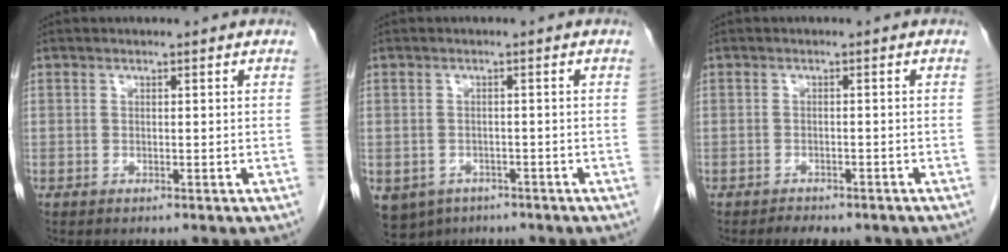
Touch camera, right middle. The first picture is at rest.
{"total": 7.9, "force": [-4.8, 5.8, 2.2], "torque": [-0.055, -0.005, -0.065]}
{"total": 4.1, "force": [-3.3, 1.6, 1.7], "torque": [-0.026, -0.005, -0.038]}